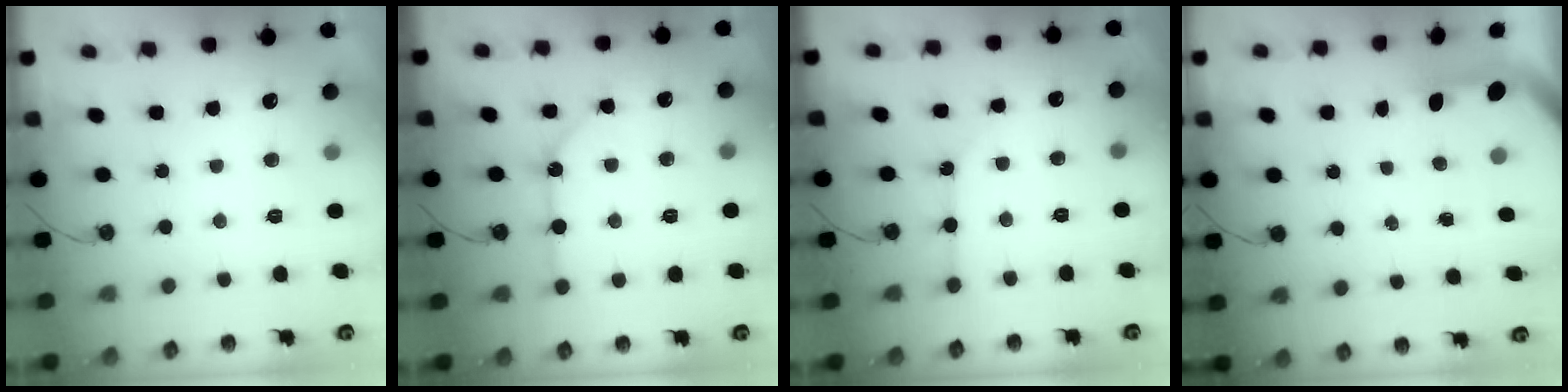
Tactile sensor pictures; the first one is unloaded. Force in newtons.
{"total": 10.7, "press": 10.6, "slide": 1.3}
{"total": 2.5, "press": 2.5, "slide": 0.2}
{"total": 3.0, "press": 3.0, "slide": 0.2}